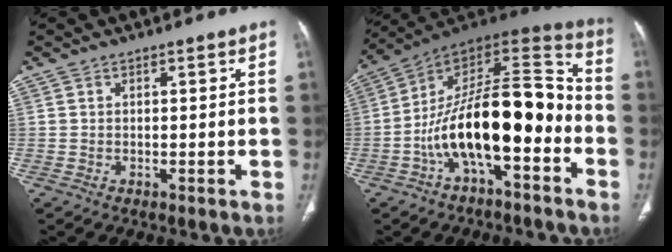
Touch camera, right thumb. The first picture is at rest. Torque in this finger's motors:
{"motor_torque": [2.53, 2.34, 2.30, -0.47, 0.59]}